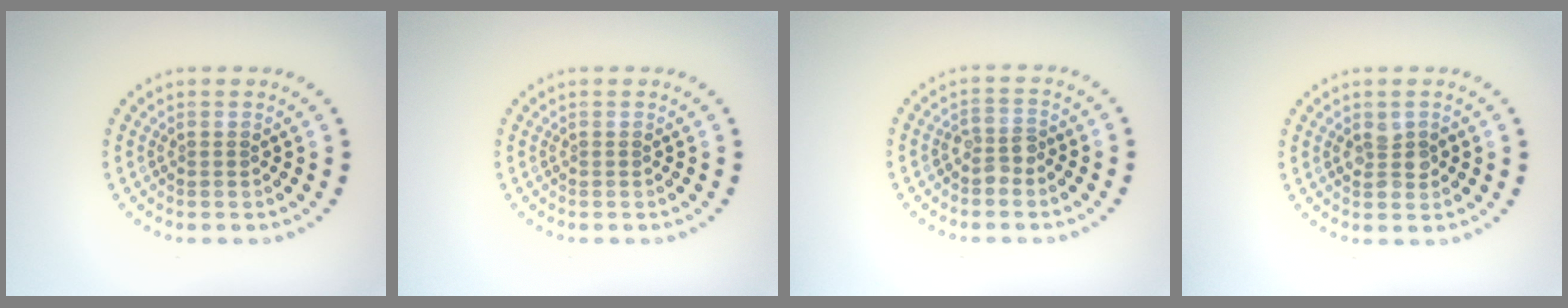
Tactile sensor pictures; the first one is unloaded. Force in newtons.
{"total": 0.0}
{"total": 1.7, "press": 1.6, "slide": 0.6}
{"total": 2.0, "press": 2.0, "slide": 0.2}